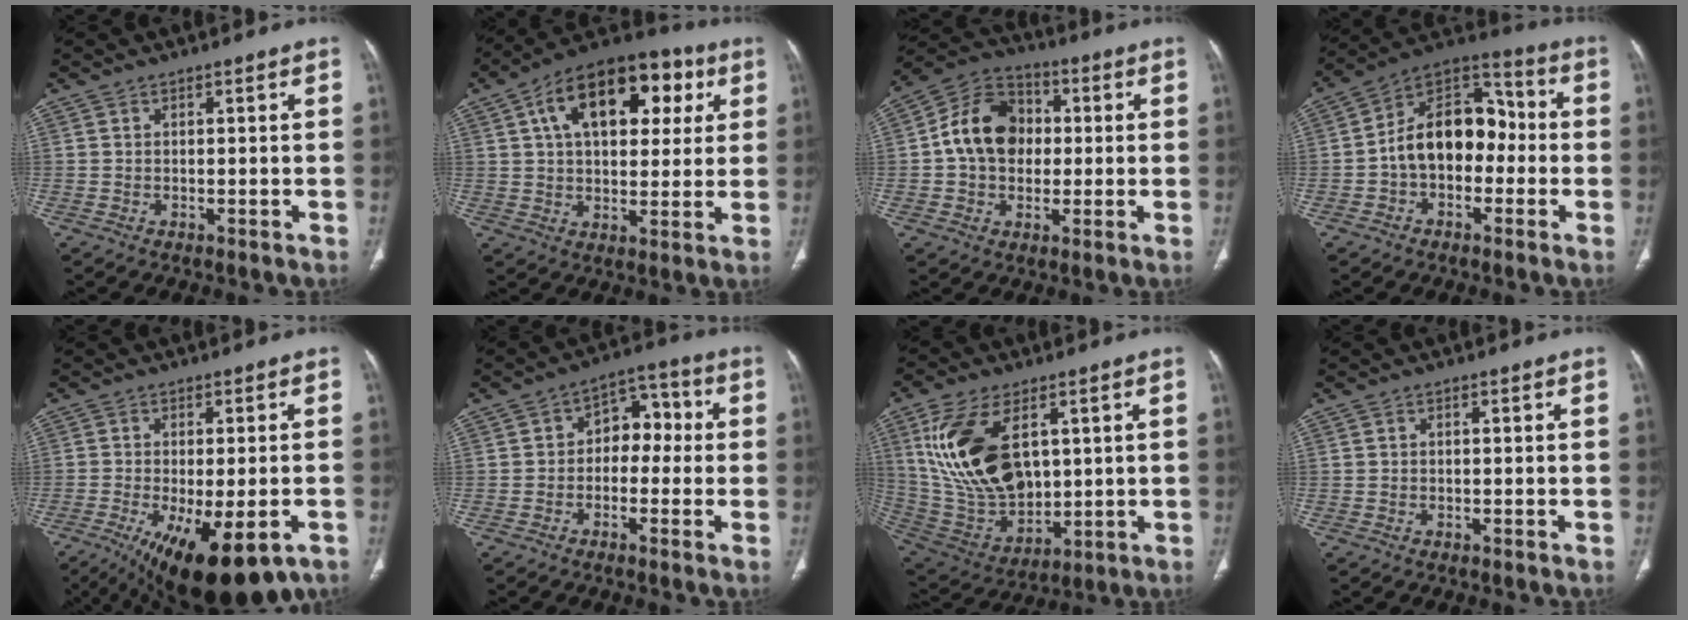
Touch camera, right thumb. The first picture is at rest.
{"total": 20.7, "force": [7.0, 11.9, 15.4], "torque": [-0.203, 0.016, 0.101]}
{"total": 13.5, "force": [0.7, 10.6, 8.4], "torque": [-0.120, 0.028, 0.003]}
{"total": 15.0, "force": [-1.7, 10.2, 10.8], "torque": [-0.143, 0.051, -0.041]}
{"total": 17.8, "force": [-8.6, 6.8, 14.0], "torque": [-0.209, -0.015, -0.119]}
{"total": 8.0, "force": [-0.3, 5.7, 5.6], "torque": [-0.041, 0.038, -0.019]}
{"total": 20.5, "force": [5.4, 12.0, 15.8], "torque": [-0.292, -0.023, 0.123]}
{"total": 0.0}